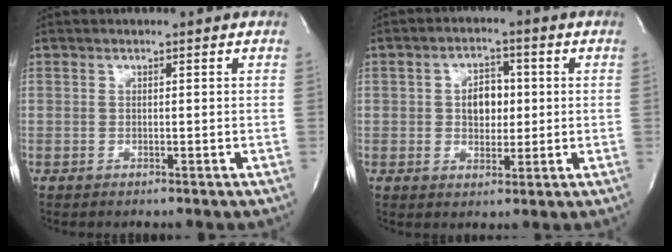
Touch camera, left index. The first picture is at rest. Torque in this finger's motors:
{"motor_torque": [0.17, 0.03, 0.07, 0.03]}